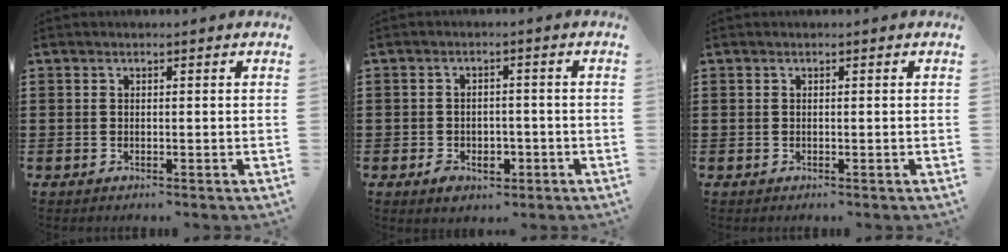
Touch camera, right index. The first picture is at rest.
{"total": 2.7, "force": [-1.5, 1.9, 1.2], "torque": [-0.025, 0.001, -0.031]}
{"total": 0.0}